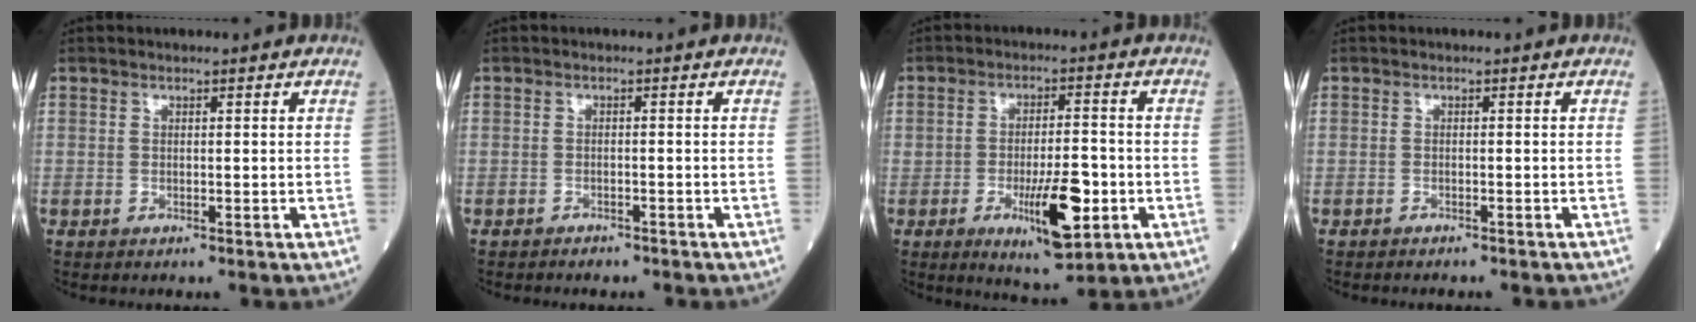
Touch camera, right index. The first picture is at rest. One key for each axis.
{"total": 2.2, "fx": -1.9, "fy": 0.8, "fz": 0.6, "tx": -0.014, "ty": 0.000, "tz": -0.021}
{"total": 9.7, "fx": -3.1, "fy": 2.5, "fz": 8.8, "tx": -0.138, "ty": -0.010, "tz": -0.043}
{"total": 4.1, "fx": -3.8, "fy": 0.8, "fz": 1.6, "tx": -0.021, "ty": -0.005, "tz": -0.044}